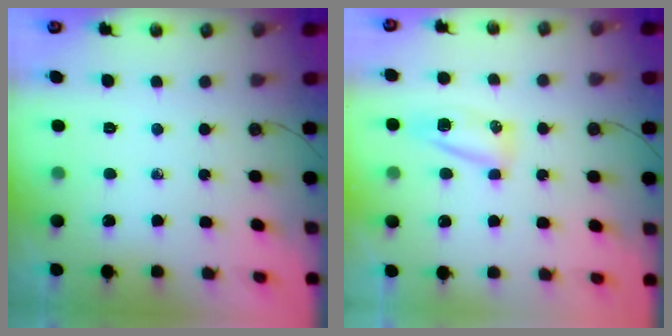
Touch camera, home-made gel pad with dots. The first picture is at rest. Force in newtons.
{"total": 6.6, "press": 6.5, "slide": 1.1}